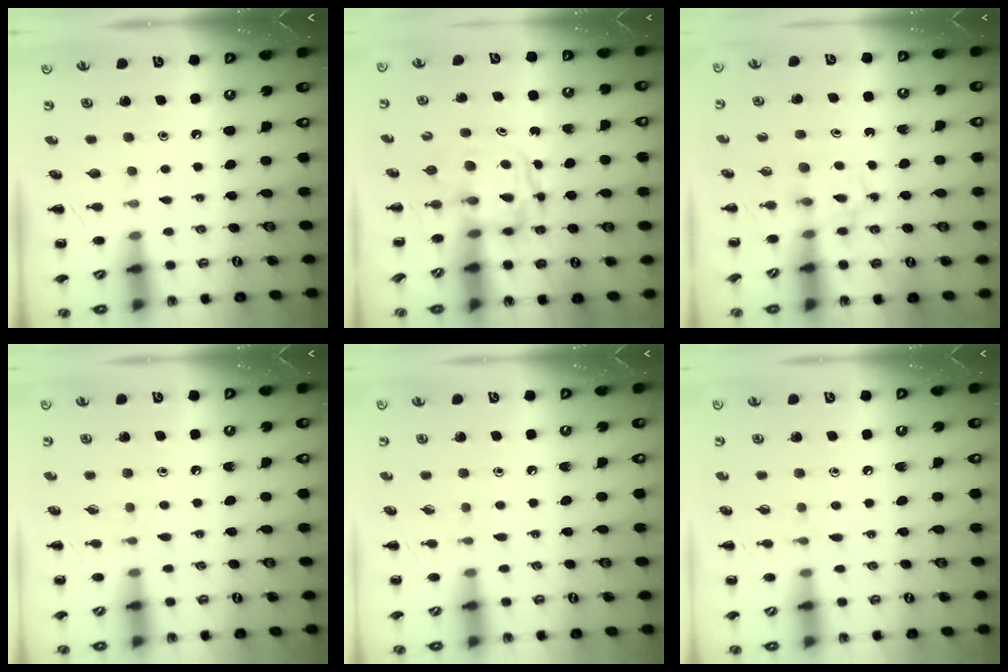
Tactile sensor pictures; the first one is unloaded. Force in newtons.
{"total": 3.8, "press": 3.8, "slide": 0.4}
{"total": 3.9, "press": 3.6, "slide": 1.4}
{"total": 4.7, "press": 4.2, "slide": 2.0}
{"total": 5.2, "press": 4.8, "slide": 2.2}
{"total": 5.9, "press": 5.4, "slide": 2.3}